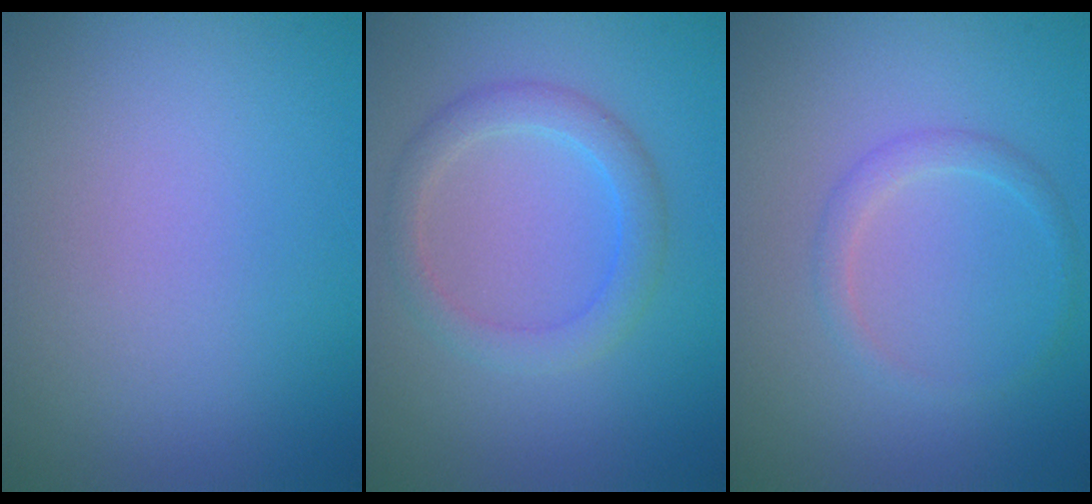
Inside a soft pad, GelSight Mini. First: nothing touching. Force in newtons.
{"total": 2.9, "press": 2.8, "slide": 0.1}
{"total": 1.6, "press": 1.6, "slide": 0.1}